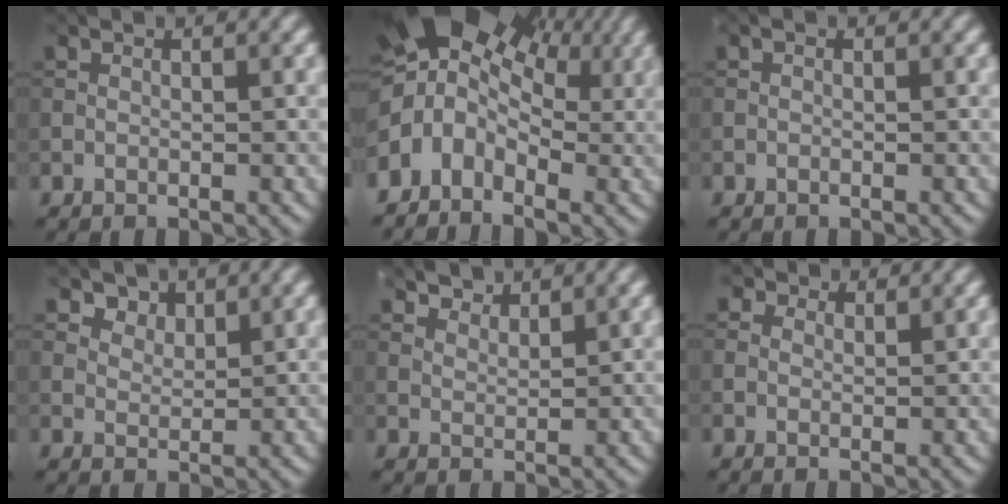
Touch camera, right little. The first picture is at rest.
{"total": 10.6, "force": [0.2, 7.7, 7.3], "torque": [-0.121, 0.005, -0.008]}
{"total": 0.0}
{"total": 2.7, "force": [2.0, 1.6, 0.8], "torque": [-0.027, -0.027, 0.049]}
{"total": 3.0, "force": [2.8, 0.7, 0.8], "torque": [-0.017, -0.004, 0.055]}
{"total": 2.4, "force": [1.9, 1.2, 0.8], "torque": [-0.018, -0.007, 0.030]}